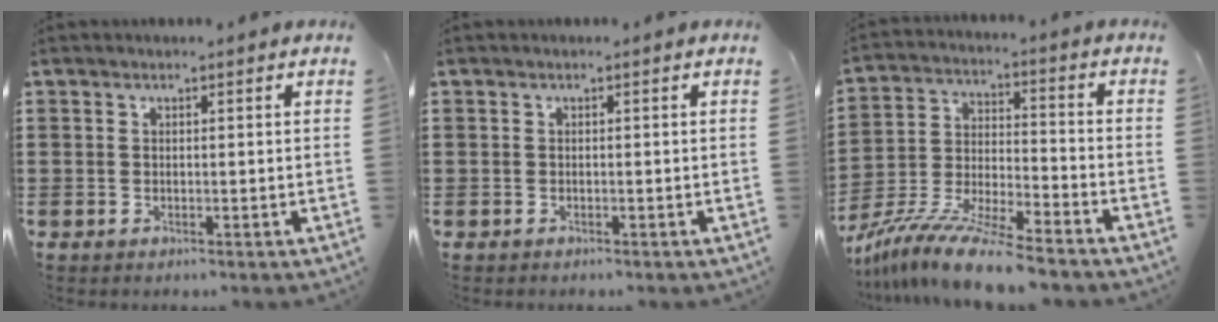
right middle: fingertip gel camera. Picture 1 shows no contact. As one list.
[{"total": 0.0}, {"total": 11.1, "force": [-10.1, 0.0, 4.7], "torque": [-0.089, 0.012, -0.200]}]